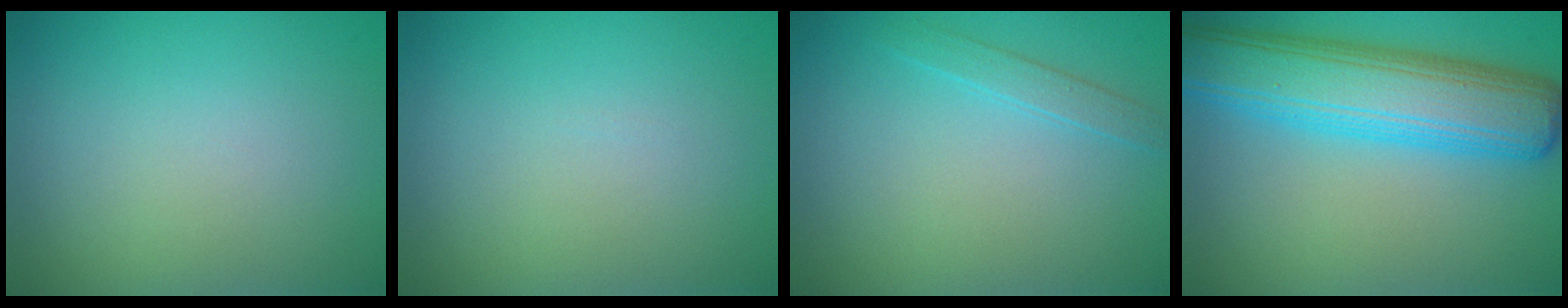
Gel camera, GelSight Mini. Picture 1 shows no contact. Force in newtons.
{"total": 0.0}
{"total": 1.3, "press": 1.3, "slide": 0.1}
{"total": 9.3, "press": 9.3, "slide": 0.2}